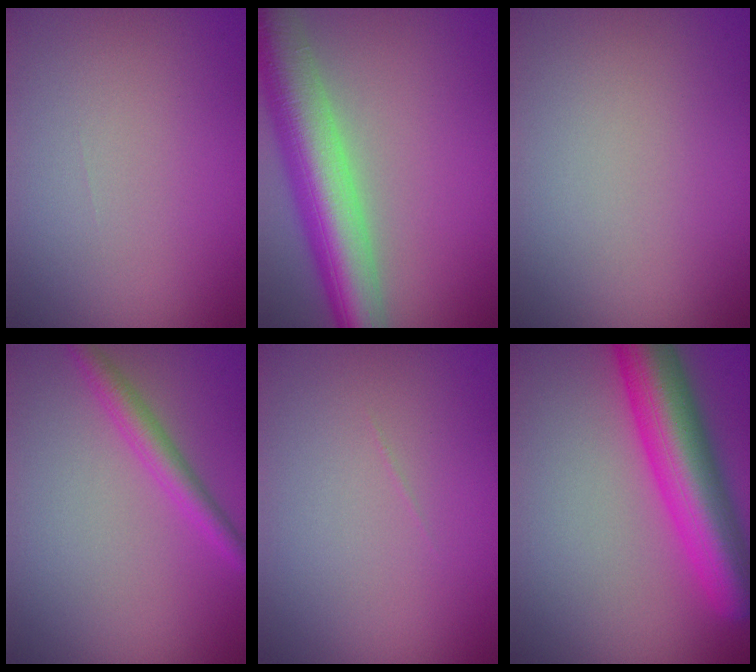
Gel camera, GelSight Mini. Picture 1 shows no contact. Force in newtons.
{"total": 9.0, "press": 9.0, "slide": 0.5}
{"total": 0.0}
{"total": 2.4, "press": 2.4, "slide": 0.1}
{"total": 0.0}
{"total": 8.7, "press": 8.7, "slide": 0.2}